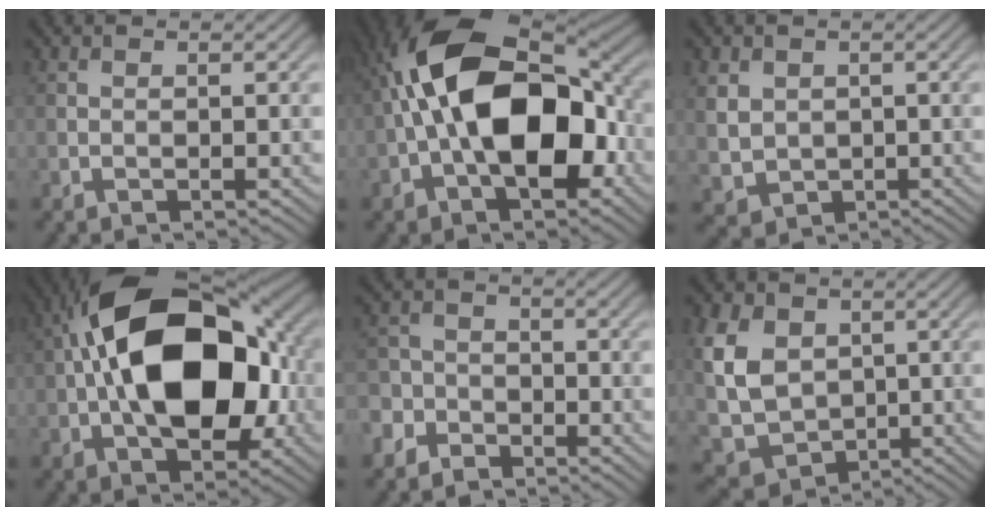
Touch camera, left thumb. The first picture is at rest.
{"total": 17.1, "force": [-0.4, 9.5, 14.2], "torque": [-0.239, 0.034, -0.025]}
{"total": 4.7, "force": [0.7, 4.1, 2.1], "torque": [-0.074, -0.009, 0.017]}
{"total": 17.9, "force": [0.4, 10.7, 14.4], "torque": [-0.239, 0.023, -0.006]}
{"total": 4.8, "force": [-3.1, 3.5, 1.2], "torque": [-0.019, 0.000, -0.077]}
{"total": 10.2, "force": [1.2, 8.1, 6.1], "torque": [-0.167, -0.006, 0.020]}